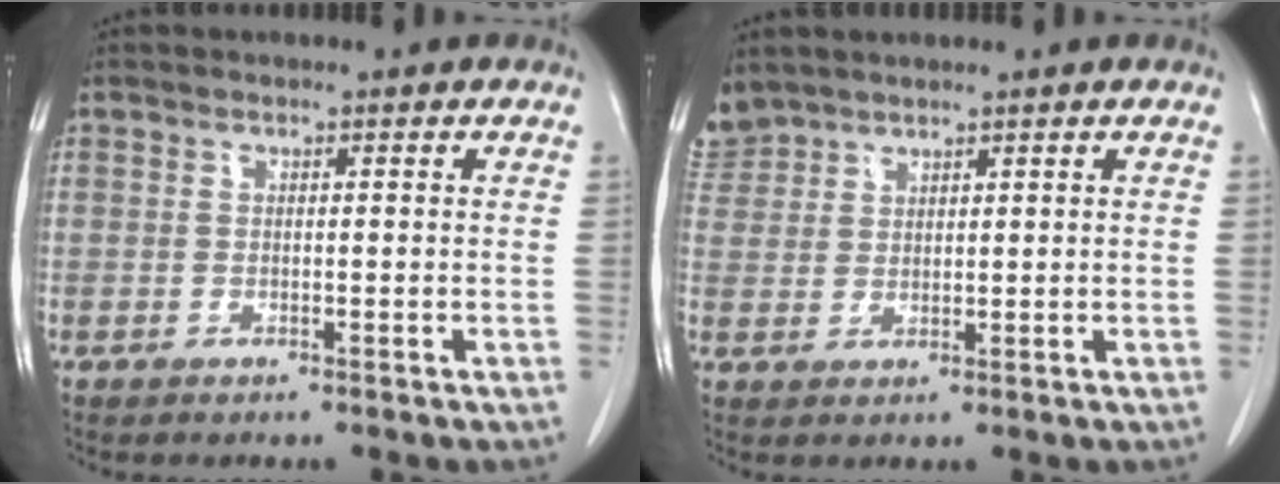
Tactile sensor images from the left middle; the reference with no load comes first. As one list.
[{"total": 3.8, "force": [3.6, 1.3, -0.1], "torque": [-0.007, 0.012, 0.079]}]